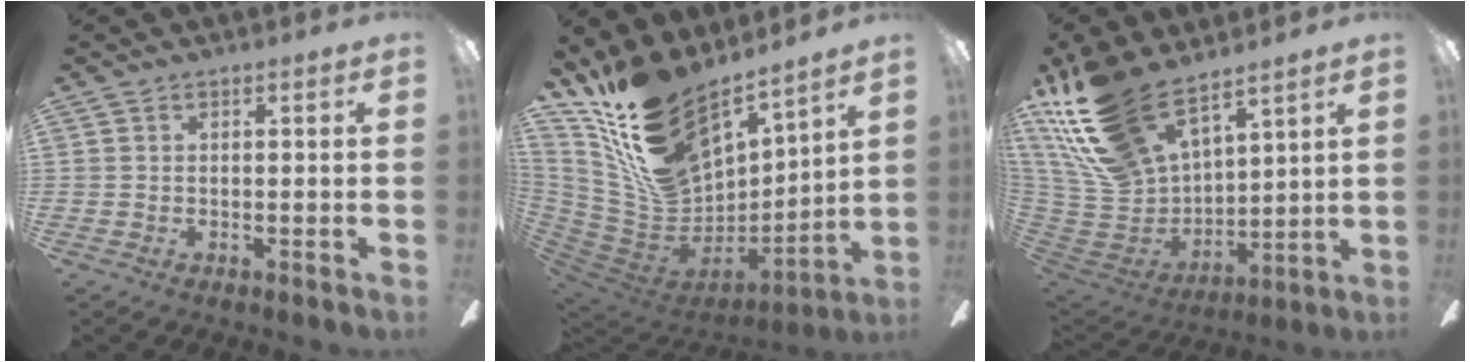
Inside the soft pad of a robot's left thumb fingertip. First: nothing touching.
{"total": 21.0, "force": [16.8, 9.1, 8.8], "torque": [-0.191, -0.122, 0.312]}
{"total": 22.2, "force": [16.0, 10.0, 11.6], "torque": [-0.280, -0.096, 0.293]}